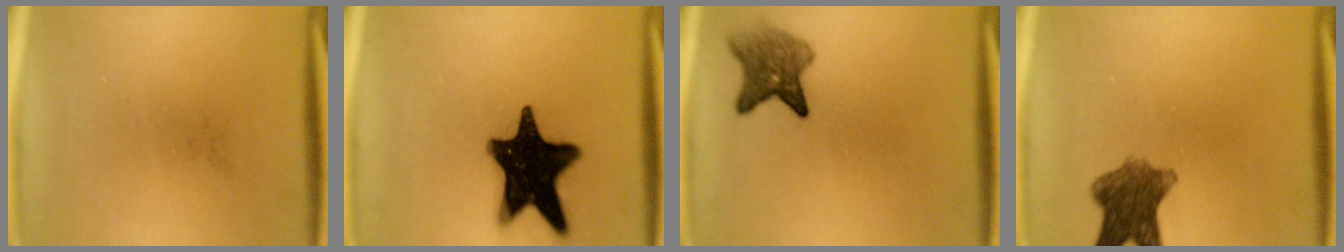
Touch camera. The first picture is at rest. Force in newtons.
{"total": 19.7}
{"total": 5.1}
{"total": 7.5}